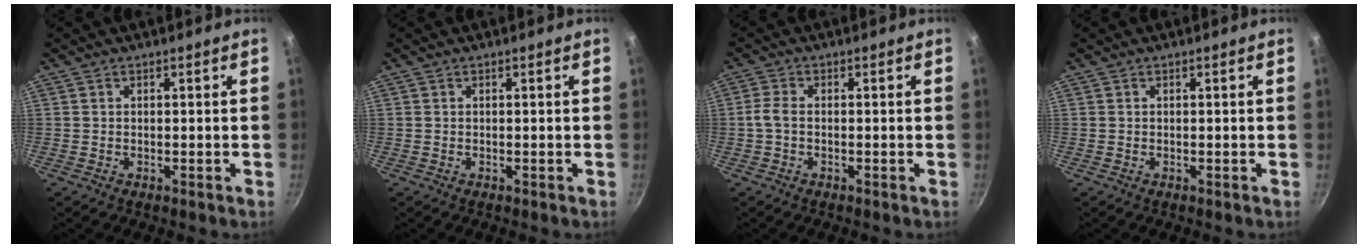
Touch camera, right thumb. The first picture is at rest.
{"total": 0.0}
{"total": 2.5, "force": [-0.6, 1.3, 2.1], "torque": [-0.052, 0.011, -0.018]}
{"total": 0.0}